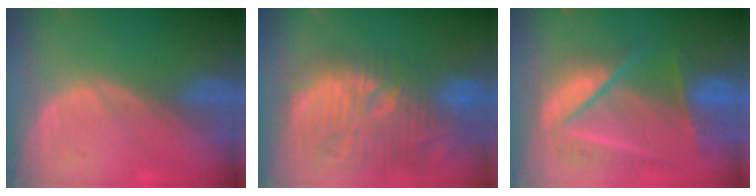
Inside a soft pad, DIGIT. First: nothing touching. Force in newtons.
{"total": 13.9, "press": 12.7, "slide": 5.5}
{"total": 9.5, "press": 8.3, "slide": 4.7}